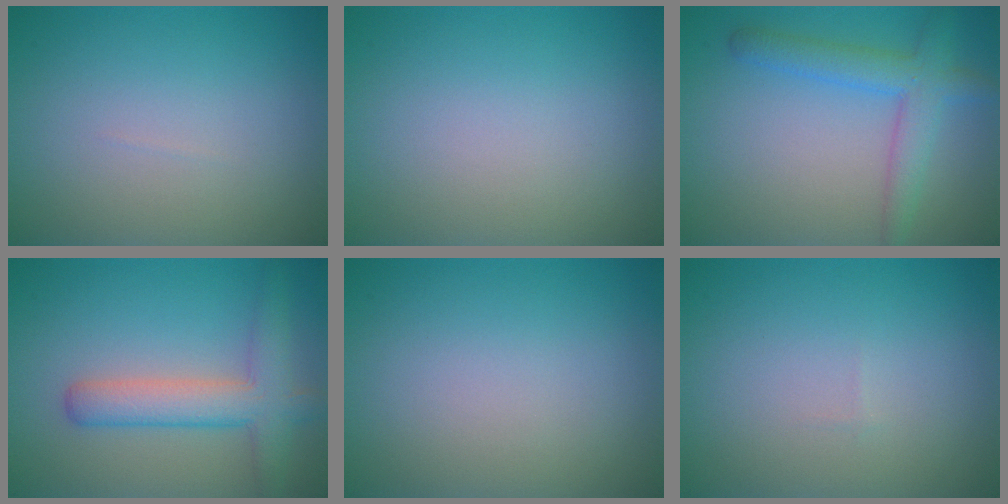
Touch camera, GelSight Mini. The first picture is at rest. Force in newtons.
{"total": 0.0}
{"total": 3.9, "press": 3.9, "slide": 0.1}
{"total": 4.6, "press": 4.6, "slide": 0.2}
{"total": 0.0}
{"total": 0.0}